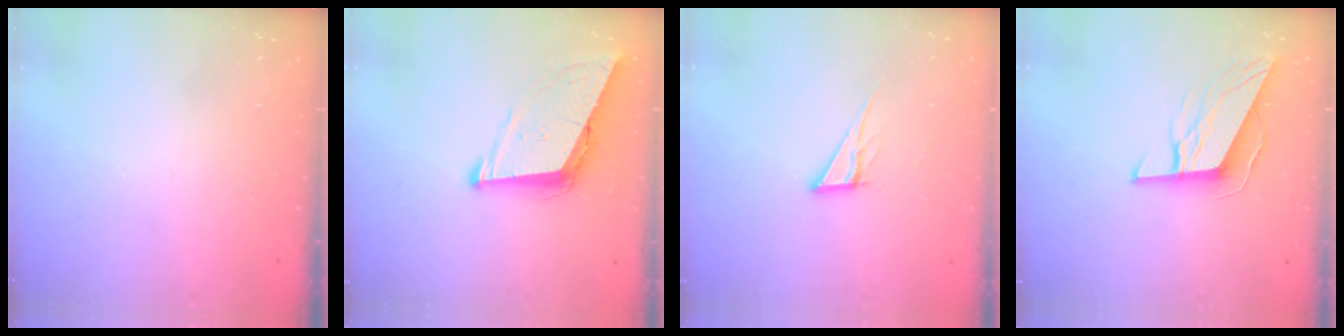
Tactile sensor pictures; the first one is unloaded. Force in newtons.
{"total": 8.7, "press": 8.4, "slide": 2.4}
{"total": 6.1, "press": 6.1, "slide": 0.3}
{"total": 9.7, "press": 9.5, "slide": 1.9}